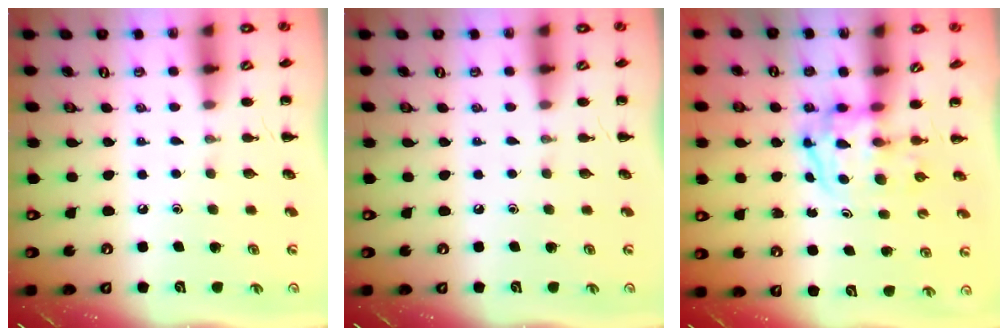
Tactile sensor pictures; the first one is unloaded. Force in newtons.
{"total": 0.0}
{"total": 3.8, "press": 3.7, "slide": 0.5}